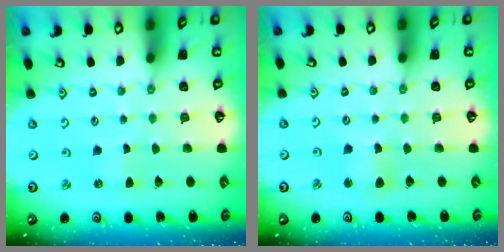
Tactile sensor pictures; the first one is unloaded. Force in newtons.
{"total": 4.2, "press": 4.2, "slide": 0.4}